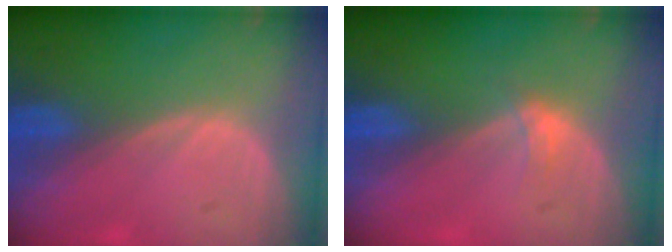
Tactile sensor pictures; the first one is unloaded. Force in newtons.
{"total": 1.6, "press": 1.3, "slide": 1.0}